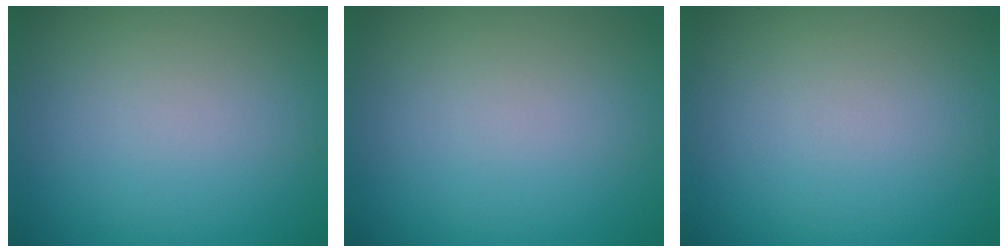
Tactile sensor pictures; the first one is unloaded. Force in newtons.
{"total": 0.0}
{"total": 0.0}